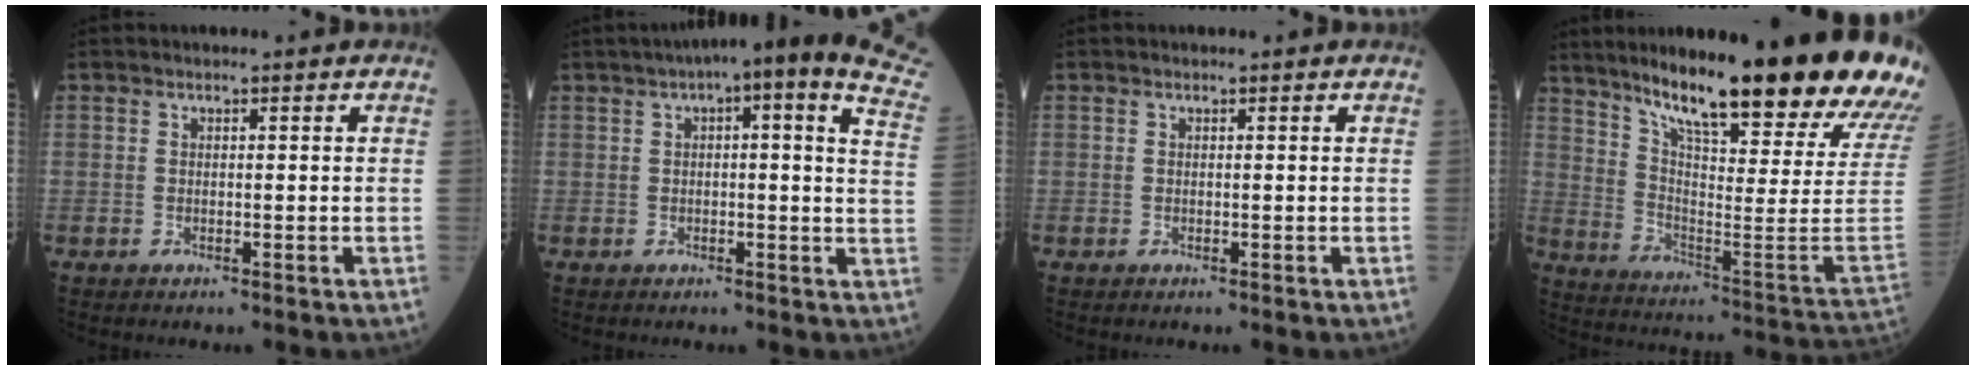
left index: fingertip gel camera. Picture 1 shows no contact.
{"total": 19.3, "force": [12.4, 2.7, 14.5], "torque": [-0.203, 0.033, 0.126]}
{"total": 0.0}
{"total": 32.3, "force": [24.8, 2.5, 20.5], "torque": [-0.279, -0.075, 0.341]}